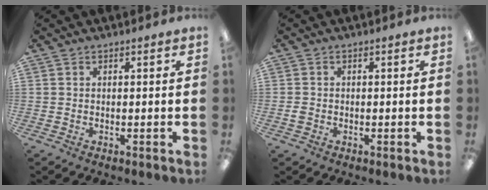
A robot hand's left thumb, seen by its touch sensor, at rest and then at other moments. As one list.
[{"total": 1.5, "force": [-0.5, 1.2, 0.8], "torque": [-0.013, 0.002, -0.009]}]